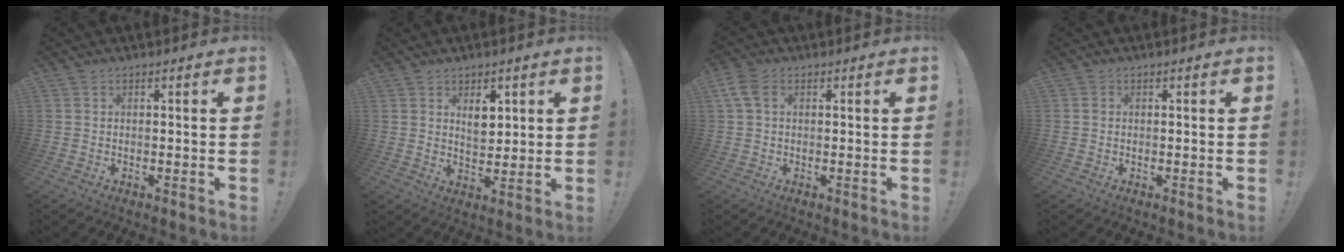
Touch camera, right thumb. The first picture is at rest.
{"total": 6.1, "force": [3.1, 4.0, 3.4], "torque": [-0.043, -0.015, 0.054]}
{"total": 4.5, "force": [1.4, 2.8, 3.2], "torque": [-0.069, 0.006, 0.028]}
{"total": 0.6, "force": [0.0, 0.6, 0.2], "torque": [-0.004, 0.004, -0.001]}